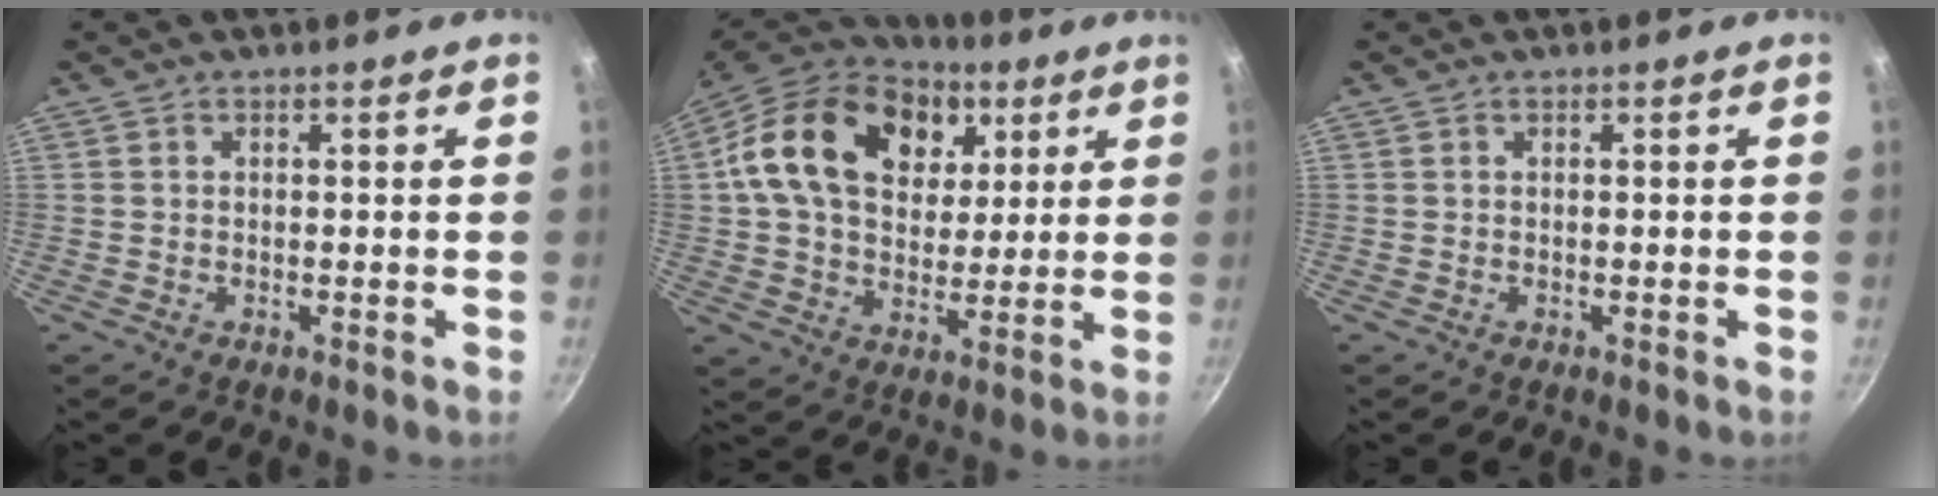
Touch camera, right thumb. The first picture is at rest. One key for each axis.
{"total": 22.6, "fx": 7.3, "fy": 16.1, "fz": 14.1, "tx": -0.222, "ty": -0.001, "tz": 0.116}
{"total": 0.0}